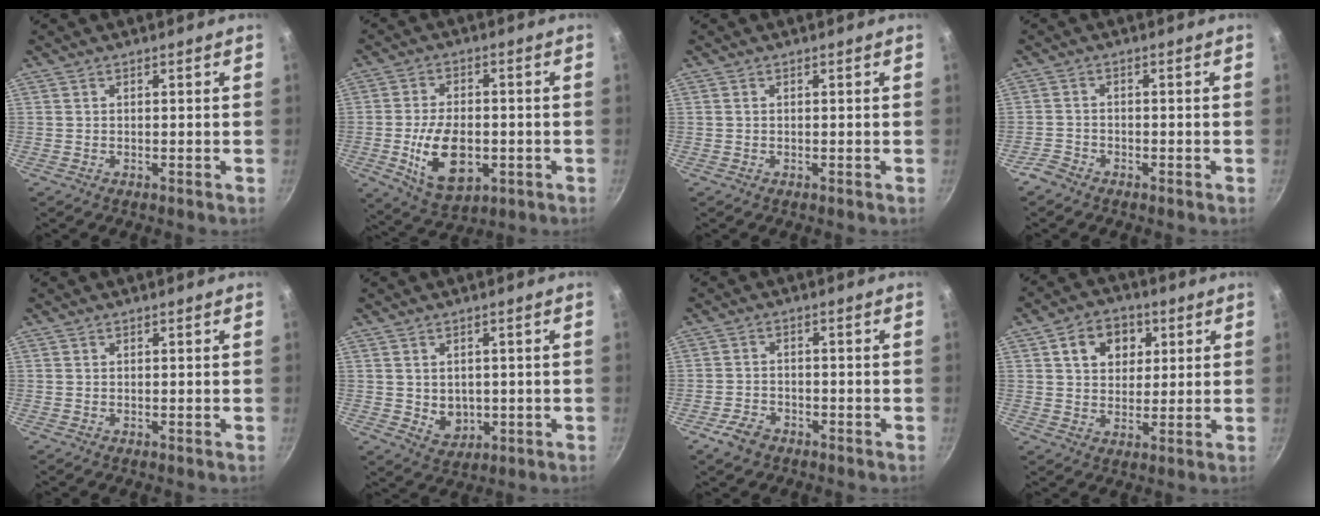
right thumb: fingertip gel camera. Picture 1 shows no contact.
{"total": 13.0, "force": [-2.8, 7.6, 10.1], "torque": [-0.164, 0.005, -0.036]}
{"total": 0.0}
{"total": 2.6, "force": [-2.1, 1.2, 0.6], "torque": [-0.017, 0.020, -0.043]}
{"total": 0.0}
{"total": 5.0, "force": [0.0, 4.1, 2.9], "torque": [-0.027, -0.008, 0.011]}
{"total": 4.4, "force": [-2.9, 2.7, 2.0], "torque": [-0.037, 0.027, -0.051]}
{"total": 8.4, "force": [3.0, 6.6, 4.3], "torque": [-0.040, 0.002, 0.042]}